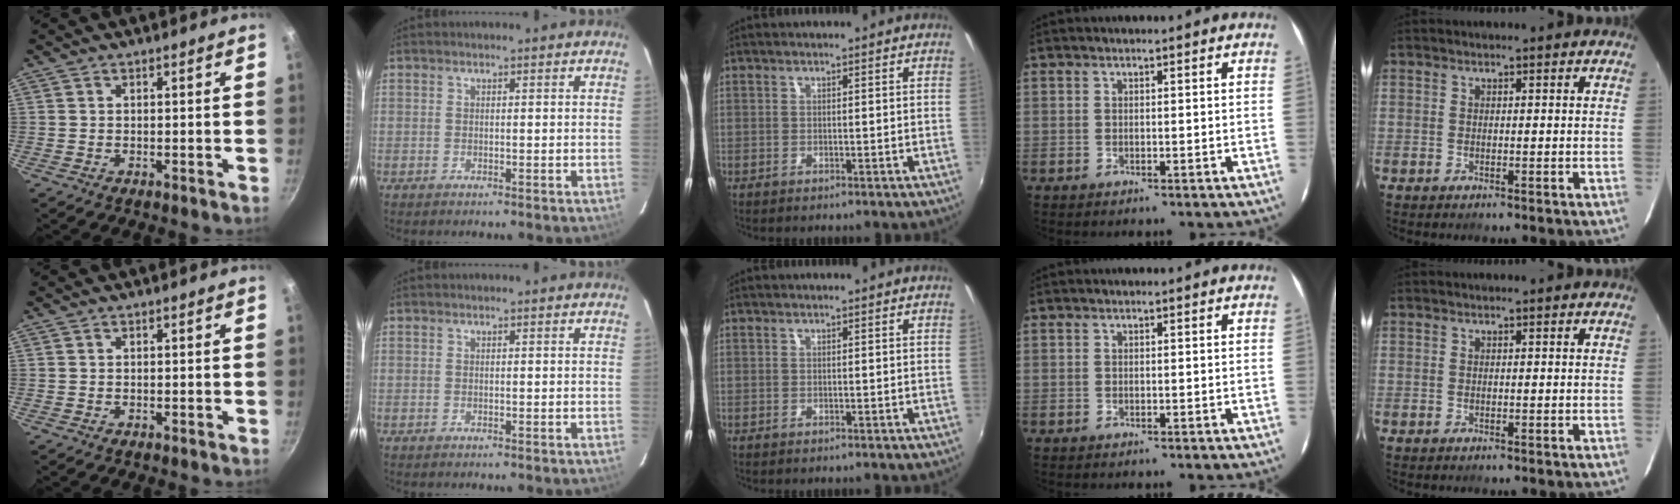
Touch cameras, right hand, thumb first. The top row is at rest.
{}